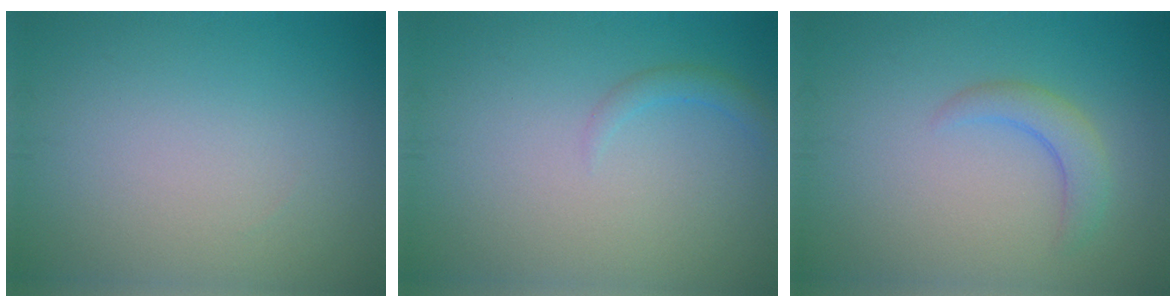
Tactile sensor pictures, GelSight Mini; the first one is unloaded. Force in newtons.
{"total": 1.1, "press": 1.1, "slide": 0.1}
{"total": 2.3, "press": 2.3, "slide": 0.4}